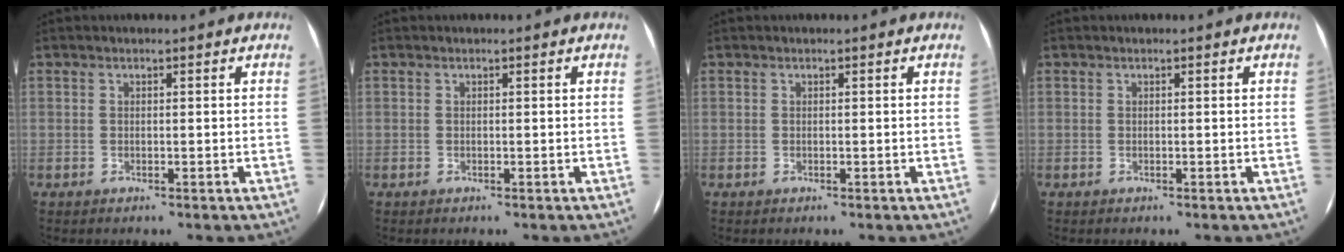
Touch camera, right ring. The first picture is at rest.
{"total": 0.0}
{"total": 0.0}
{"total": 0.0}